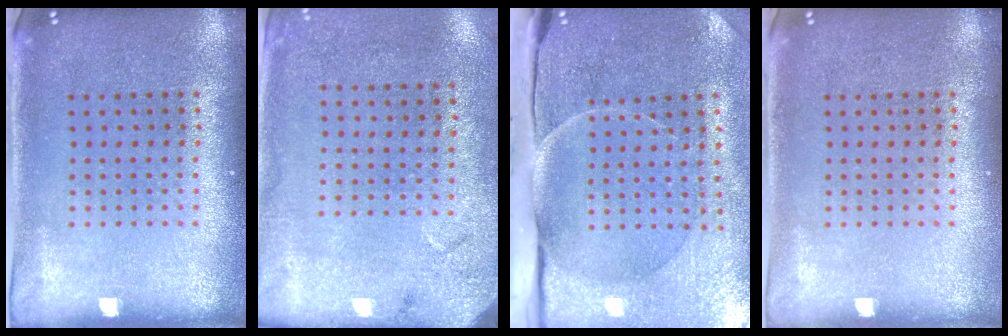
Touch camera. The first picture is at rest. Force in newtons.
{"total": 2.7, "press": 2.2, "slide": 1.6}
{"total": 4.8, "press": 3.9, "slide": 2.8}
{"total": 0.0}